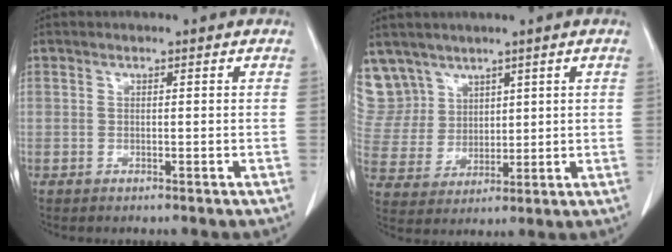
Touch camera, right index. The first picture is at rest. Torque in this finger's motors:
{"motor_torque": [-0.62, 0.63, -0.20, -0.03]}